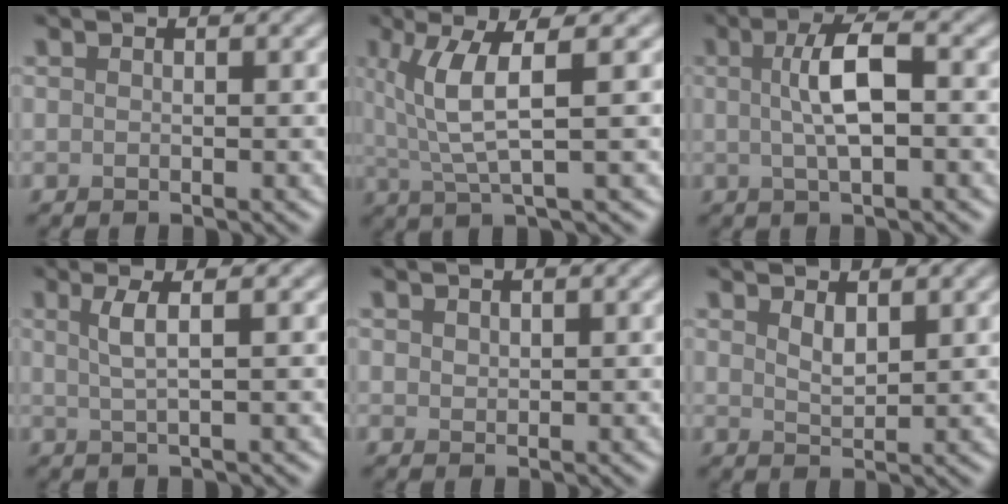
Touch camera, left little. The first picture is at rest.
{"total": 4.9, "force": [1.5, 0.8, 4.6], "torque": [-0.094, 0.004, 0.030]}
{"total": 4.2, "force": [0.3, 1.1, 4.0], "torque": [-0.077, 0.011, 0.004]}
{"total": 2.5, "force": [0.7, 0.6, 2.3], "torque": [-0.039, 0.001, 0.012]}
{"total": 0.7, "force": [0.5, 0.5, 0.2], "torque": [-0.005, -0.001, 0.011]}
{"total": 1.7, "force": [1.1, 0.6, 1.0], "torque": [-0.022, -0.003, 0.025]}